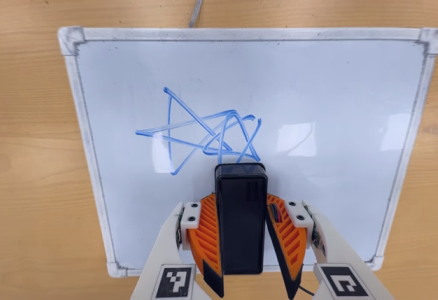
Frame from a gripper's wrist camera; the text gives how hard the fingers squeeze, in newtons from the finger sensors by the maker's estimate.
{"total": 5.5, "left": 4.9, "right": 6.1}